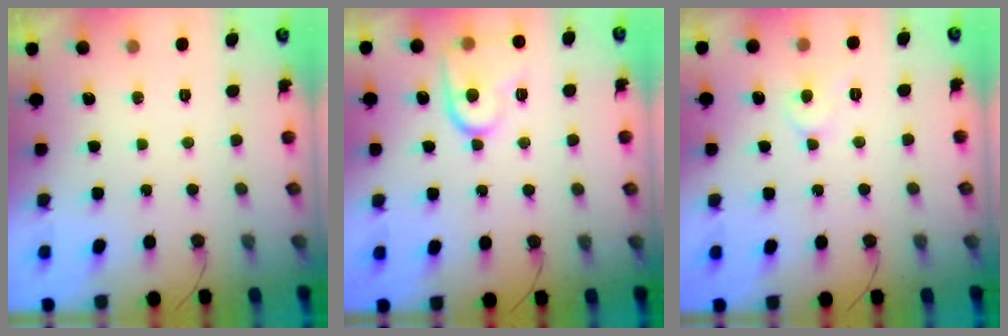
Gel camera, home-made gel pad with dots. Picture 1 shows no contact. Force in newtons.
{"total": 12.9, "press": 12.9, "slide": 1.2}
{"total": 4.5, "press": 4.5, "slide": 0.3}